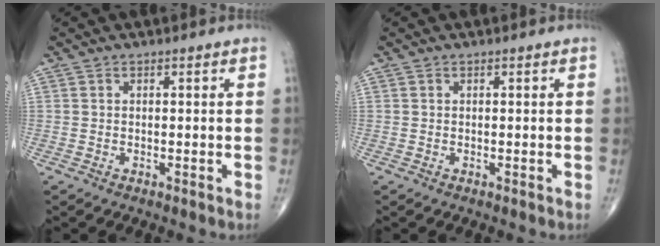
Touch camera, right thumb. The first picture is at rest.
{"total": 0.0}